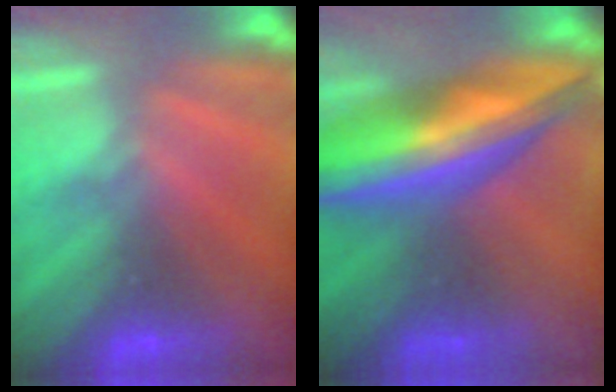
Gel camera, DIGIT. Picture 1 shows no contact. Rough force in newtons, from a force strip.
{"total": 6.9}